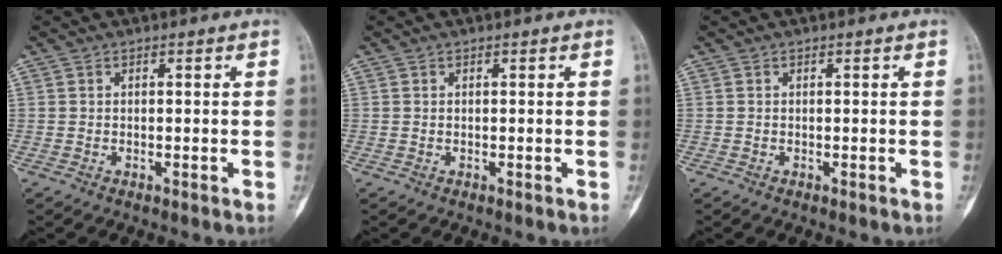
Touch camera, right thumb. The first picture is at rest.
{"total": 0.0}
{"total": 0.0}